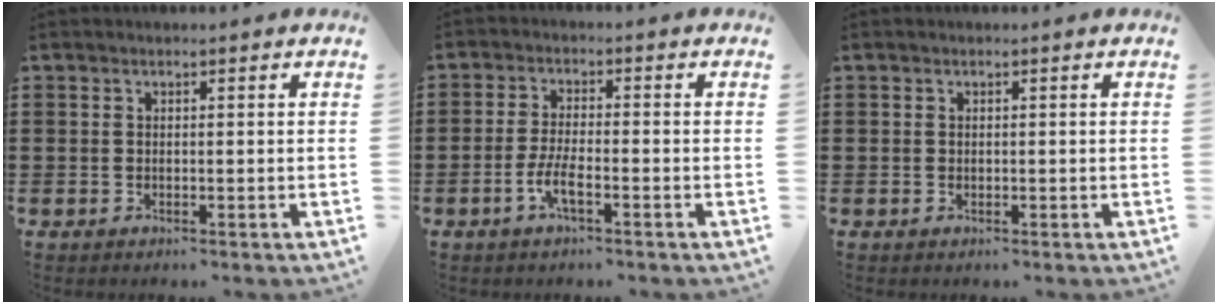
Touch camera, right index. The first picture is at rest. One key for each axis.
{"total": 4.0, "fx": -1.9, "fy": 0.7, "fz": 3.4, "tx": -0.078, "ty": -0.006, "tz": -0.042}
{"total": 0.0}